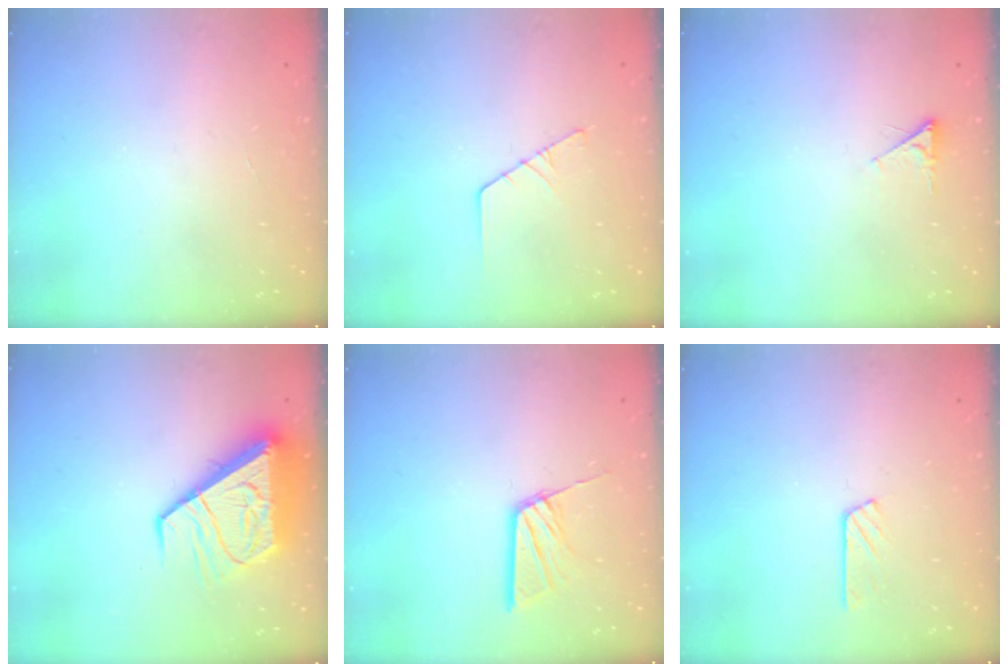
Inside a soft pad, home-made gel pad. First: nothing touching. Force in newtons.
{"total": 2.6, "press": 2.6, "slide": 0.3}
{"total": 1.8, "press": 1.7, "slide": 0.3}
{"total": 12.1, "press": 12.0, "slide": 1.2}
{"total": 10.9, "press": 10.9, "slide": 1.0}
{"total": 3.8, "press": 3.8, "slide": 0.5}